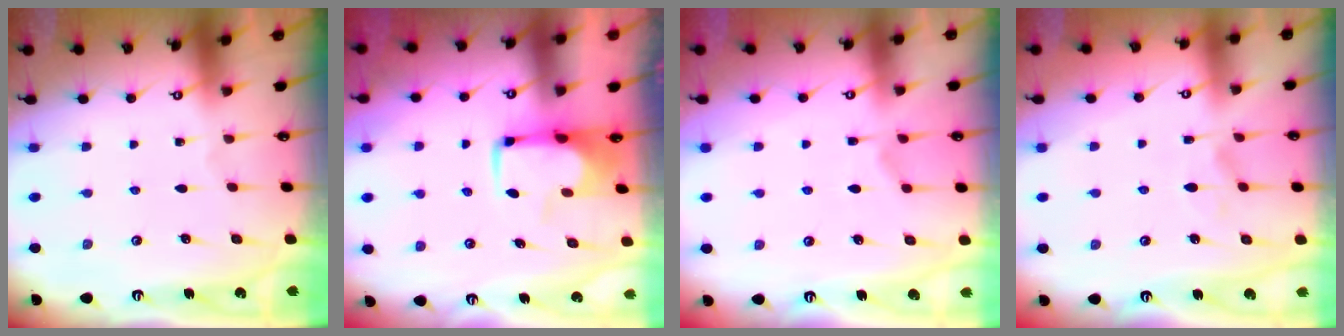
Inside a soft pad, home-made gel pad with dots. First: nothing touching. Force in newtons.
{"total": 1.0, "press": 0.7, "slide": 0.7}
{"total": 1.6, "press": 0.9, "slide": 1.4}
{"total": 1.6, "press": 1.2, "slide": 1.0}